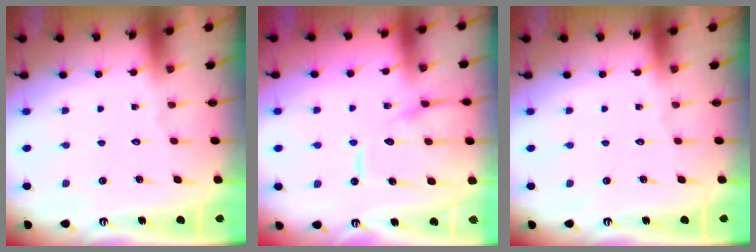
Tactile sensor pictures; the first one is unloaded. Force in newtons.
{"total": 13.0, "press": 12.9, "slide": 1.3}
{"total": 0.0}